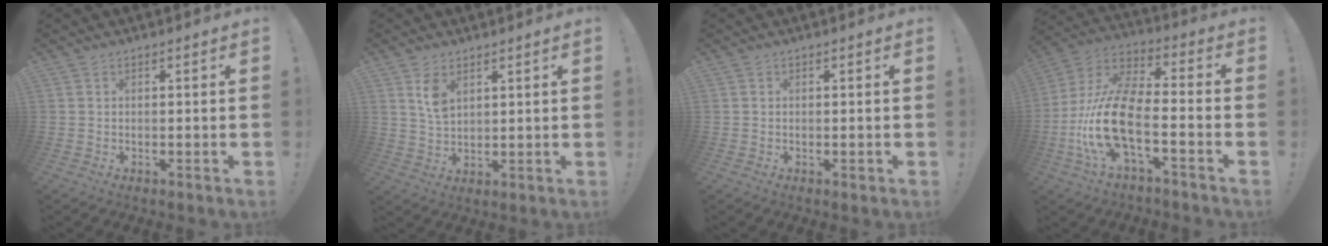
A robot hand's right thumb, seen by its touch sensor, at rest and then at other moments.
{"total": 5.6, "force": [2.9, 3.3, 3.5], "torque": [-0.052, -0.015, 0.052]}
{"total": 0.7, "force": [0.1, 0.6, 0.3], "torque": [0.003, -0.001, 0.000]}
{"total": 17.5, "force": [-5.7, 7.2, 14.9], "torque": [-0.321, 0.016, -0.099]}